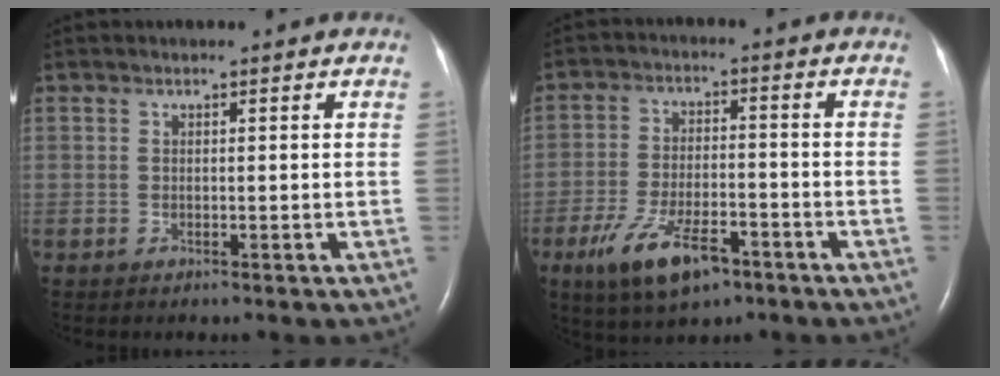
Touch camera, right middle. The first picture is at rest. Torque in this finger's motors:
{"motor_torque": [1.11, -1.03, 0.33, 0.09]}